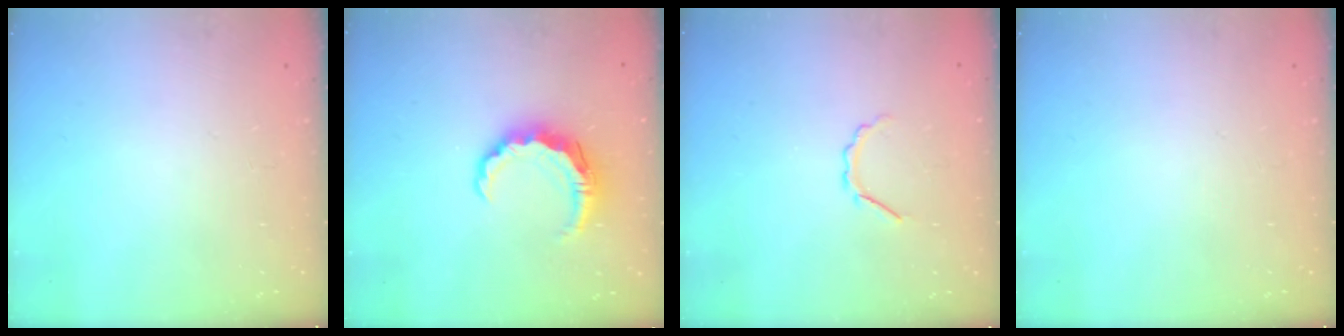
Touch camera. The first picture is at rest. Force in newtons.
{"total": 7.9, "press": 7.8, "slide": 1.3}
{"total": 2.8, "press": 2.7, "slide": 0.8}
{"total": 0.0}